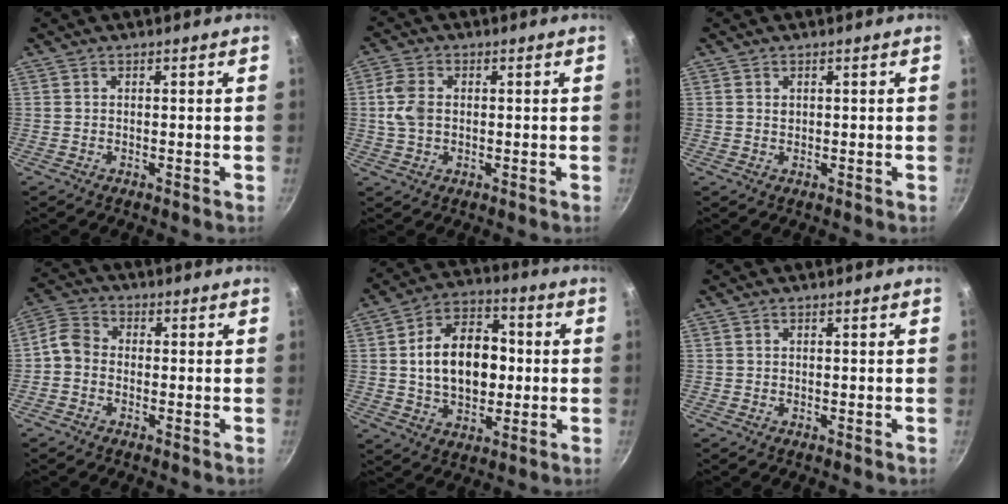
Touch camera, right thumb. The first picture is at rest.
{"total": 5.7, "force": [0.4, 3.9, 4.1], "torque": [-0.082, 0.006, 0.004]}
{"total": 0.8, "force": [0.3, 0.6, 0.4], "torque": [-0.005, 0.002, 0.007]}
{"total": 4.9, "force": [-1.4, 3.9, 2.7], "torque": [-0.047, 0.026, -0.045]}
{"total": 16.0, "force": [0.7, 10.9, 11.8], "torque": [-0.157, 0.022, 0.005]}
{"total": 0.0}